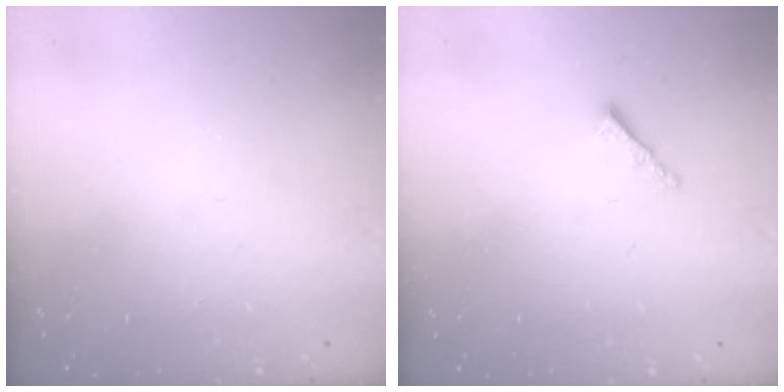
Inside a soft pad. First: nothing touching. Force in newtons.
{"total": 1.2, "press": 1.1, "slide": 0.5}